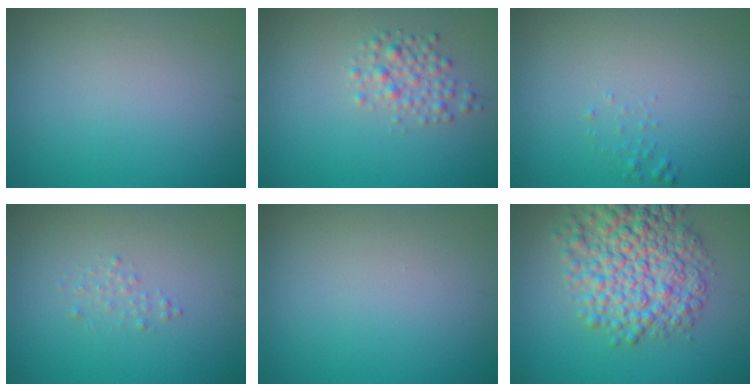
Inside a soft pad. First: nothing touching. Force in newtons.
{"total": 2.2, "press": 2.2, "slide": 0.1}
{"total": 0.5, "press": 0.5, "slide": 0.0}
{"total": 0.8, "press": 0.8, "slide": 0.0}
{"total": 0.0}
{"total": 8.3, "press": 8.3, "slide": 0.2}